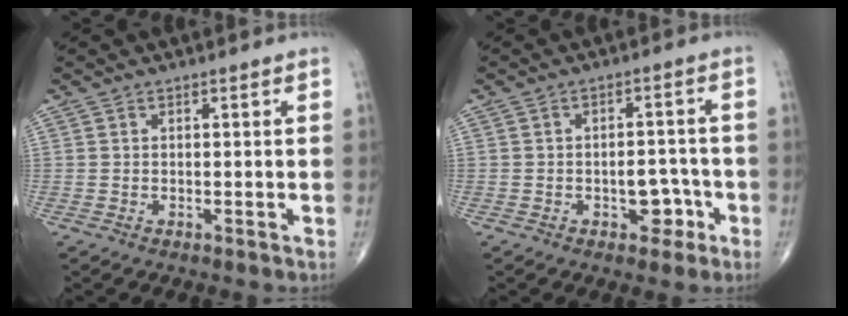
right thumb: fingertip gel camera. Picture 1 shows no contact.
{"total": 5.3, "force": [-2.2, 3.4, 3.4], "torque": [-0.019, 0.026, -0.028]}